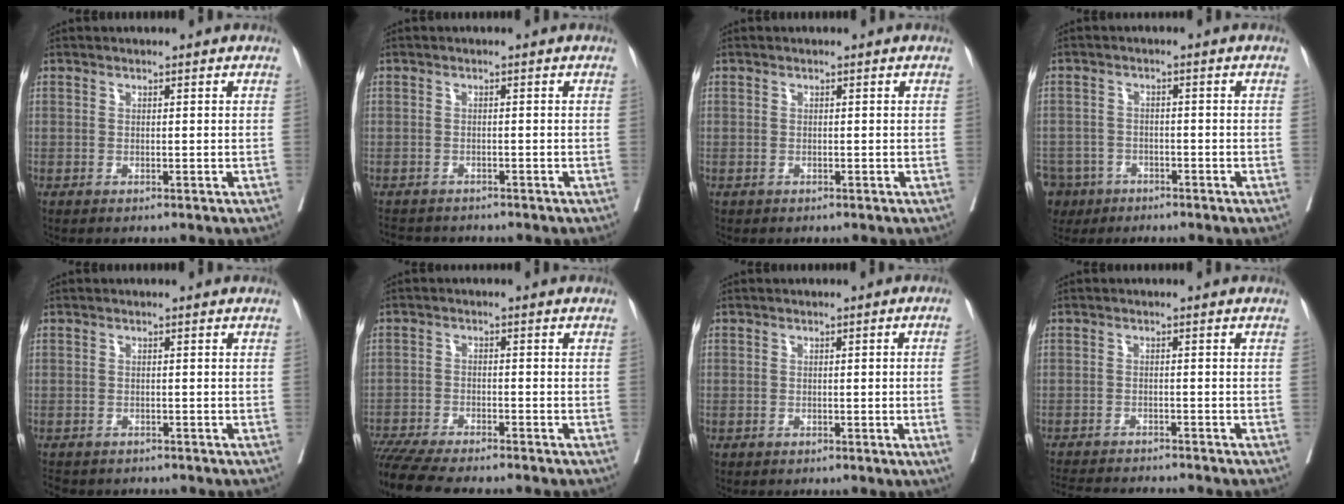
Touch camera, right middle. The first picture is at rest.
{"total": 4.4, "force": [-4.1, 1.4, 0.8], "torque": [-0.009, -0.004, -0.063]}
{"total": 0.0}
{"total": 10.3, "force": [-6.3, 7.7, 2.5], "torque": [-0.087, -0.007, -0.101]}
{"total": 7.1, "force": [-6.0, 2.7, 2.8], "torque": [-0.058, 0.000, -0.078]}
{"total": 12.0, "force": [-10.6, 0.9, 5.5], "torque": [-0.083, -0.017, -0.167]}
{"total": 3.0, "force": [-0.5, -0.4, 2.9], "torque": [-0.038, 0.003, -0.004]}
{"total": 11.5, "force": [-10.7, 0.8, 4.1], "torque": [-0.059, -0.014, -0.150]}